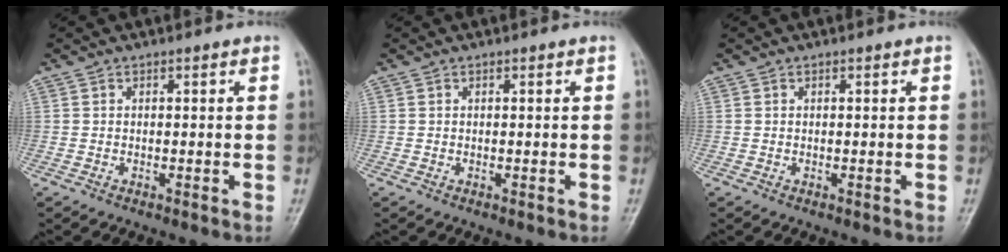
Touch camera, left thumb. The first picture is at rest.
{"total": 0.0}
{"total": 0.0}